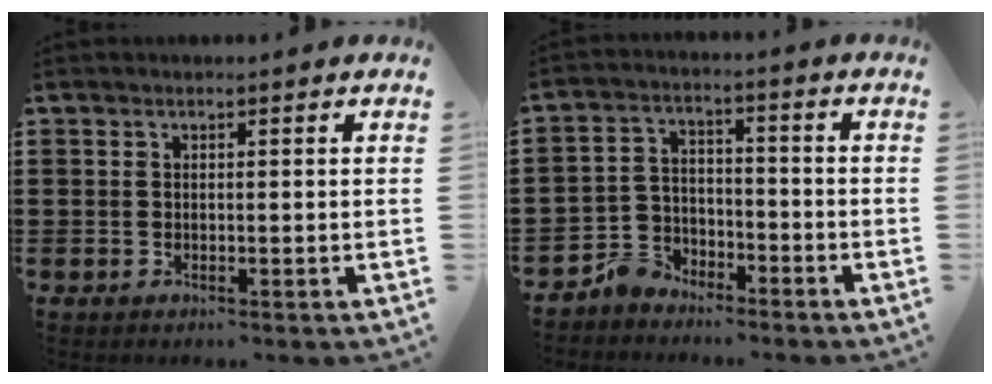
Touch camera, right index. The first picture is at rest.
{"total": 5.4, "force": [-4.6, 2.7, 0.6], "torque": [-0.037, 0.010, -0.100]}